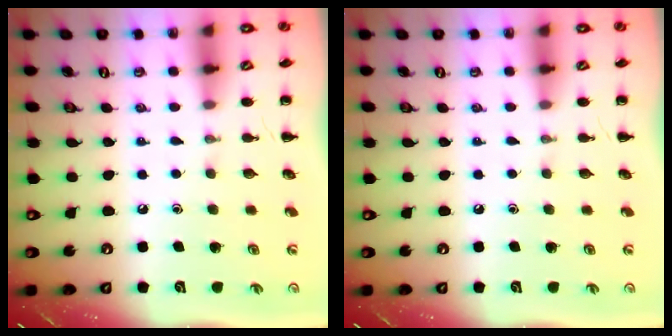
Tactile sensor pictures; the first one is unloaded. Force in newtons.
{"total": 0.0}